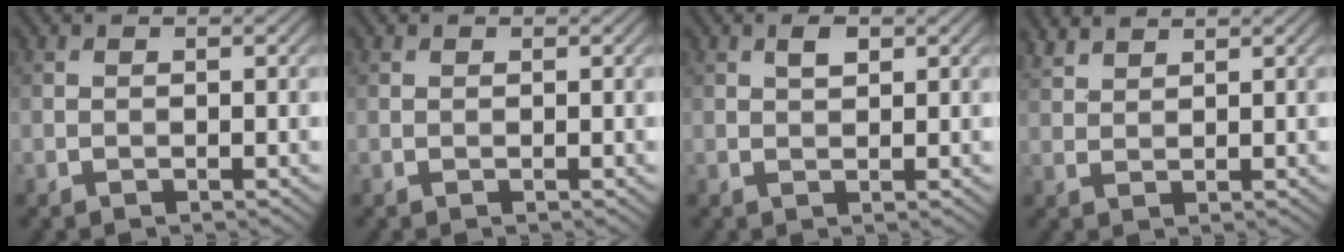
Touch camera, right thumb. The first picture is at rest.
{"total": 0.0}
{"total": 1.6, "force": [0.8, 0.8, 1.2], "torque": [-0.022, 0.001, 0.015]}
{"total": 2.4, "force": [2.2, 0.6, 0.9], "torque": [-0.024, 0.005, 0.051]}